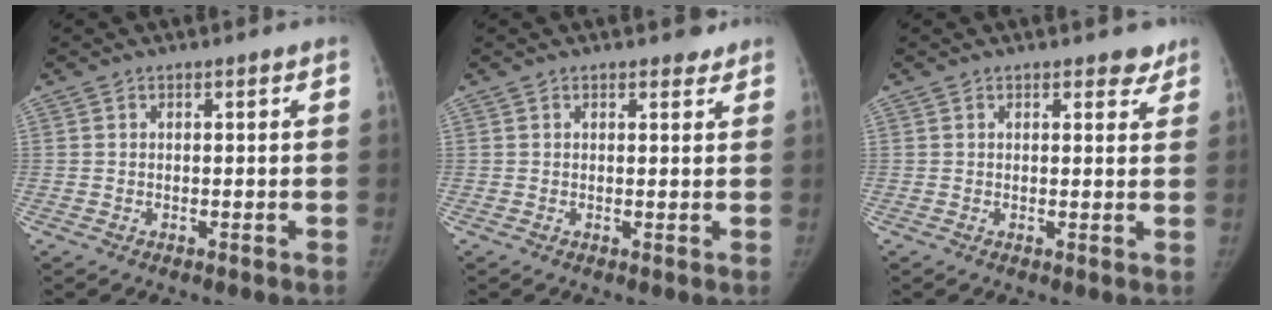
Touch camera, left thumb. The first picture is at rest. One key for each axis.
{"total": 1.8, "fx": 1.5, "fy": 0.9, "fz": 0.2, "tx": 0.009, "ty": -0.011, "tz": 0.014}
{"total": 2.6, "fx": 2.0, "fy": 1.4, "fz": 0.7, "tx": 0.017, "ty": -0.011, "tz": 0.017}